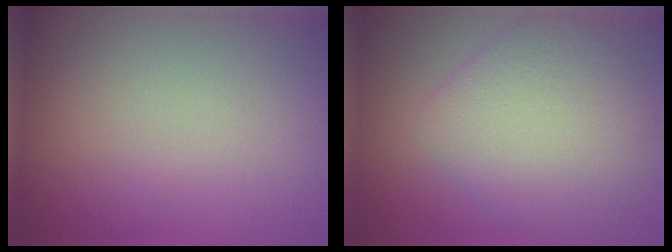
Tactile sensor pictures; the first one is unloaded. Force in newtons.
{"total": 7.6, "press": 7.6, "slide": 0.2}